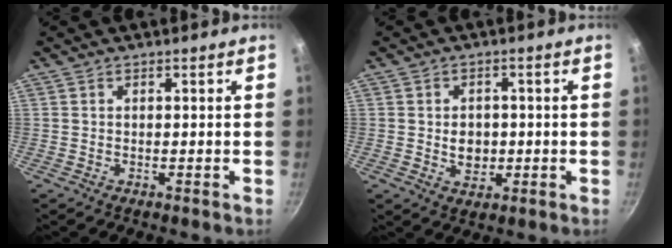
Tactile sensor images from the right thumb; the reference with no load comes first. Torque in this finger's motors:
{"motor_torque": [-0.13, 0.71, -0.31, -0.03, 0.11]}